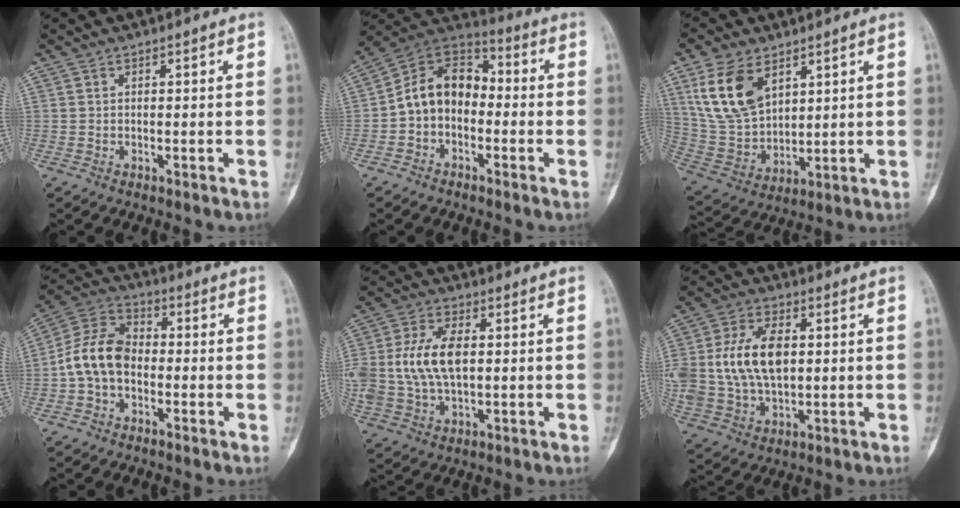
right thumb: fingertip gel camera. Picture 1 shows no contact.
{"total": 12.3, "force": [-1.5, 9.5, 7.7], "torque": [-0.096, 0.046, -0.046]}
{"total": 14.0, "force": [6.7, 8.3, 9.0], "torque": [-0.163, -0.025, 0.148]}
{"total": 11.0, "force": [-1.8, 7.8, 7.6], "torque": [-0.129, 0.035, -0.050]}
{"total": 13.1, "force": [1.1, 7.6, 10.6], "torque": [-0.219, 0.008, 0.027]}
{"total": 16.0, "force": [1.9, 10.0, 12.3], "torque": [-0.232, 0.003, 0.043]}